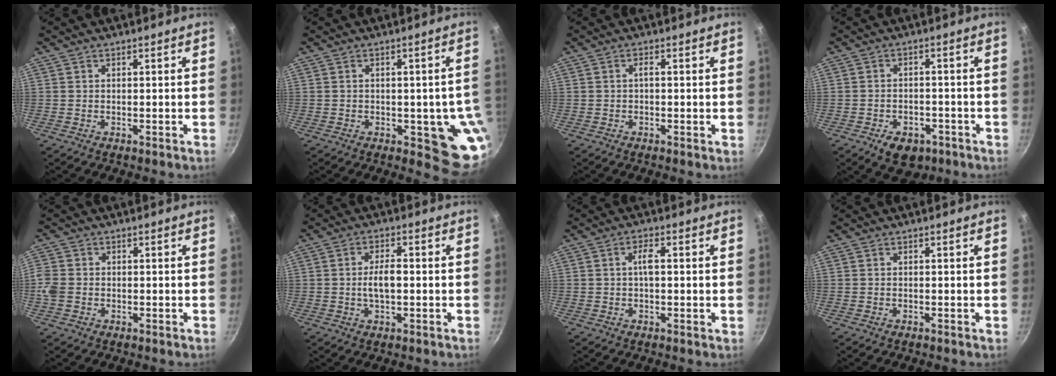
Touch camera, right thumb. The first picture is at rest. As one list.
[{"total": 10.2, "force": [-1.8, 4.3, 9.1], "torque": [-0.061, -0.007, -0.021]}, {"total": 1.4, "force": [-0.1, 0.5, 1.3], "torque": [-0.027, 0.005, -0.006]}, {"total": 7.2, "force": [-3.8, 4.7, 3.8], "torque": [-0.033, 0.024, -0.043]}, {"total": 3.9, "force": [-0.9, 3.2, 2.0], "torque": [-0.043, 0.007, -0.023]}, {"total": 5.0, "force": [-0.4, 2.2, 4.4], "torque": [-0.073, 0.014, -0.008]}, {"total": 3.1, "force": [0.2, 1.1, 2.8], "torque": [-0.055, 0.007, -0.002]}, {"total": 0.0}]